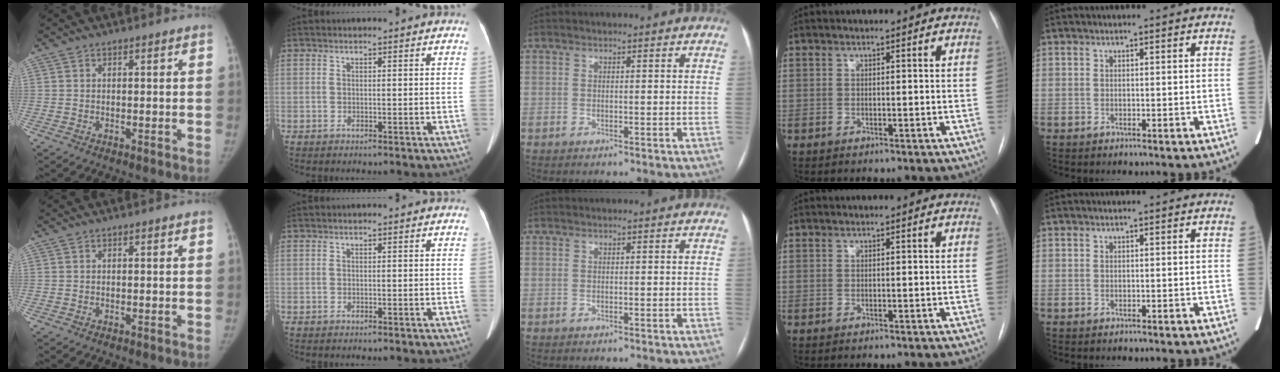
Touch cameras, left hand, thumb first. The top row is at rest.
{}